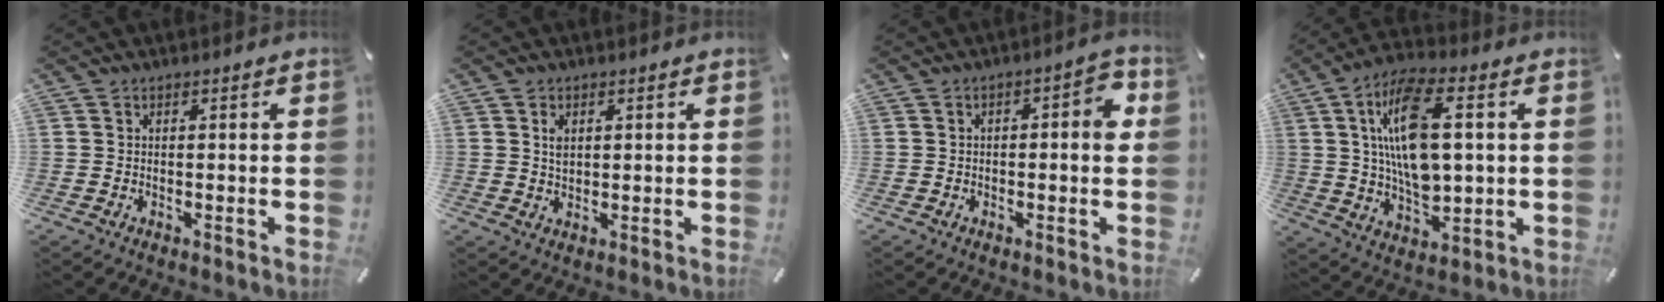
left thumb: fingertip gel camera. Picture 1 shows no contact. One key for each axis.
{"total": 2.4, "fx": 0.9, "fy": 1.7, "fz": 1.5, "tx": -0.027, "ty": 0.000, "tz": 0.014}
{"total": 4.7, "fx": -0.3, "fy": 1.9, "fz": 4.3, "tx": -0.052, "ty": 0.006, "tz": -0.014}
{"total": 16.9, "fx": 2.9, "fy": 8.1, "fz": 14.5, "tx": -0.303, "ty": 0.004, "tz": 0.047}